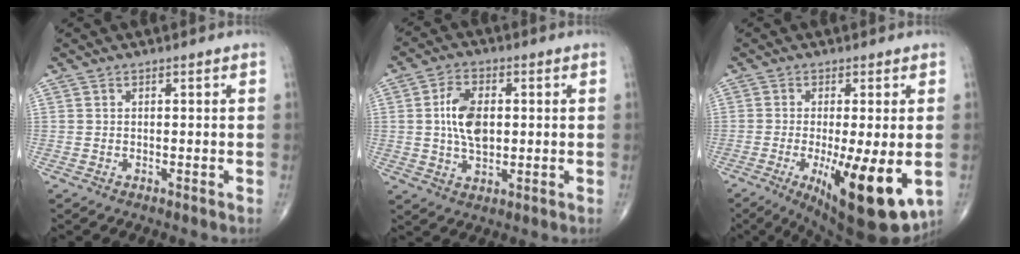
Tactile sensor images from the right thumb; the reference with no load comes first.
{"total": 8.8, "force": [0.8, 5.2, 7.1], "torque": [-0.124, 0.002, 0.015]}
{"total": 15.8, "force": [-4.2, 4.3, 14.6], "torque": [-0.205, -0.028, -0.048]}